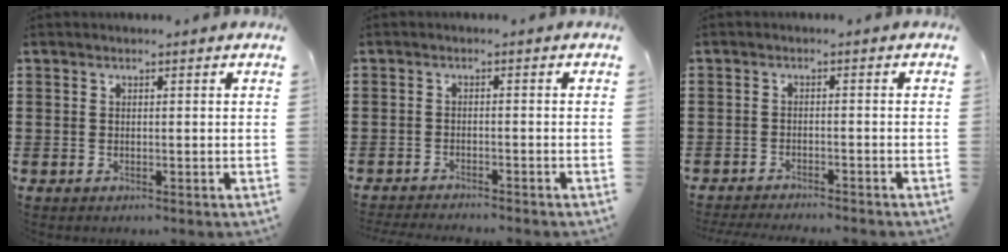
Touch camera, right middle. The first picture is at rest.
{"total": 1.8, "force": [-1.8, -0.1, 0.1], "torque": [-0.004, 0.001, -0.038]}
{"total": 2.0, "force": [-2.0, -0.1, 0.2], "torque": [-0.006, 0.000, -0.042]}